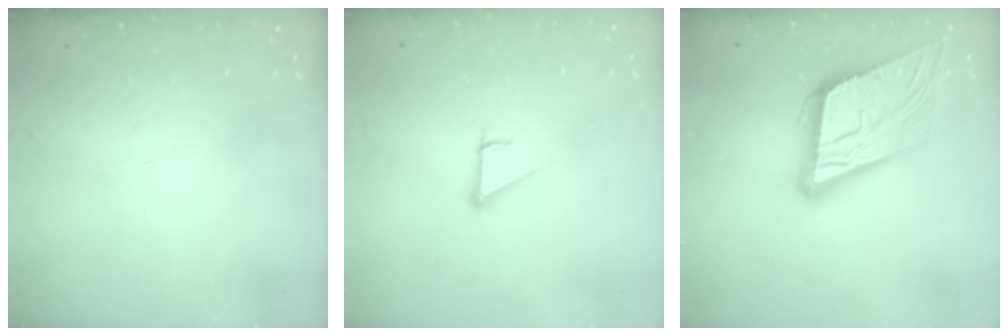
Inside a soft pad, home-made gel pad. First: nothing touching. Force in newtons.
{"total": 2.9, "press": 2.9, "slide": 0.1}
{"total": 17.9, "press": 17.6, "slide": 3.3}